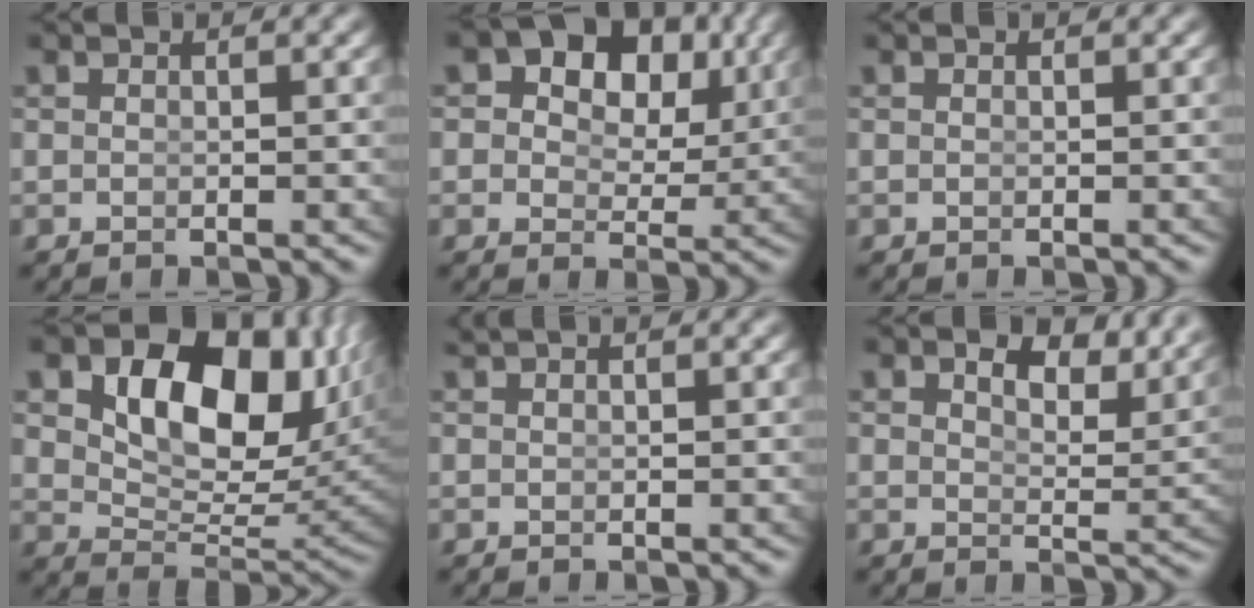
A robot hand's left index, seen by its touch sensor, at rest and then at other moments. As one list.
[{"total": 9.8, "force": [3.8, 7.1, 5.7], "torque": [-0.109, -0.010, 0.057]}, {"total": 0.0}, {"total": 13.8, "force": [4.8, 7.8, 10.4], "torque": [-0.164, 0.005, 0.073]}, {"total": 0.9, "force": [0.7, -0.5, 0.2], "torque": [0.001, 0.003, 0.015]}, {"total": 5.1, "force": [4.2, 1.0, 2.8], "torque": [-0.042, -0.001, 0.068]}]